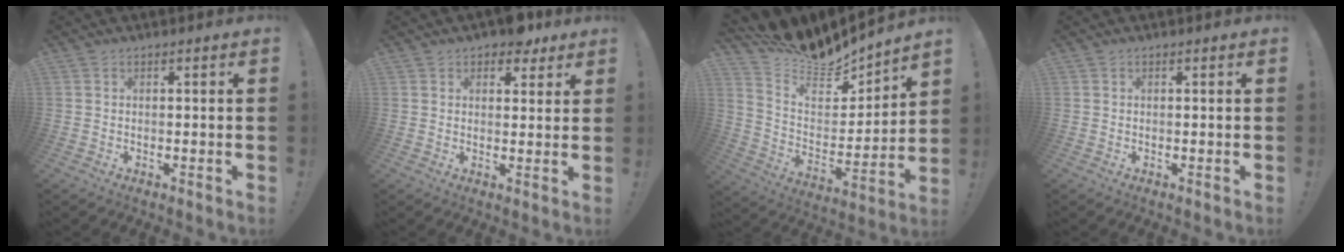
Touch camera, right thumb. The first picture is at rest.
{"total": 5.7, "force": [4.3, 3.1, 2.2], "torque": [-0.018, -0.019, 0.075]}
{"total": 10.6, "force": [10.4, 1.5, 0.6], "torque": [-0.040, -0.107, 0.185]}
{"total": 0.0}